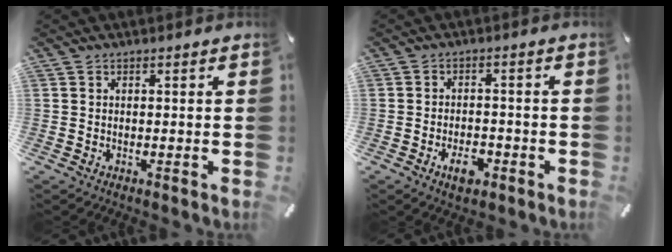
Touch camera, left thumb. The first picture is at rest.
{"total": 5.1, "force": [-2.6, 2.9, 3.3], "torque": [-0.063, 0.009, -0.047]}